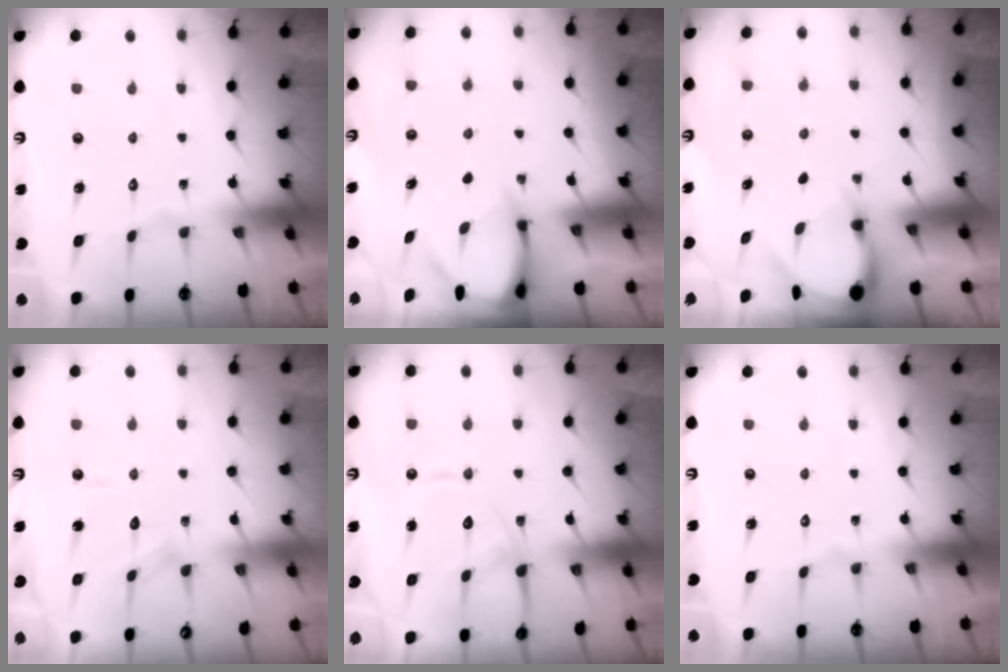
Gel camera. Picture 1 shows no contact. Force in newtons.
{"total": 3.5, "press": 3.4, "slide": 0.3}
{"total": 3.3, "press": 3.3, "slide": 0.2}
{"total": 8.5, "press": 8.5, "slide": 0.8}
{"total": 14.0, "press": 13.9, "slide": 1.5}
{"total": 0.0}